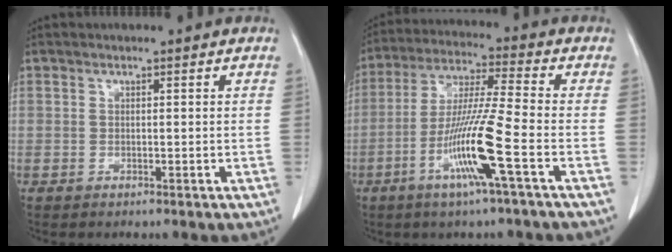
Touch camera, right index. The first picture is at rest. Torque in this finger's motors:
{"motor_torque": [1.94, -0.20, 0.80, 0.17]}